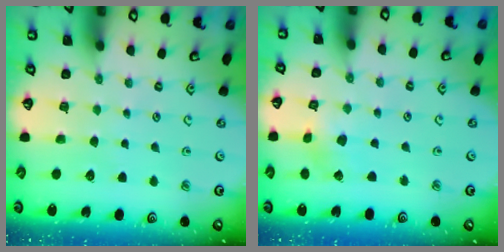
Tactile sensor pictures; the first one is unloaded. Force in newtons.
{"total": 2.7, "press": 2.7, "slide": 0.3}